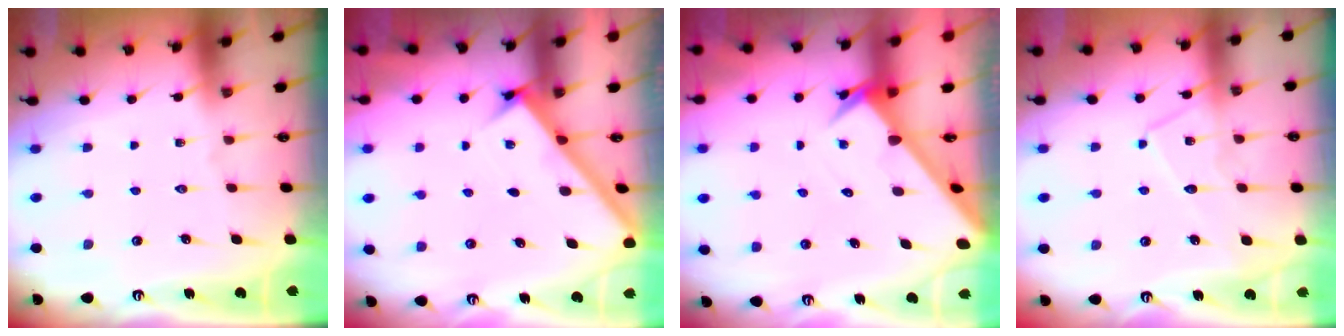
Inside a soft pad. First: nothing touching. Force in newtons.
{"total": 2.6, "press": 2.6, "slide": 0.3}
{"total": 2.7, "press": 2.7, "slide": 0.1}
{"total": 9.5, "press": 9.5, "slide": 0.6}